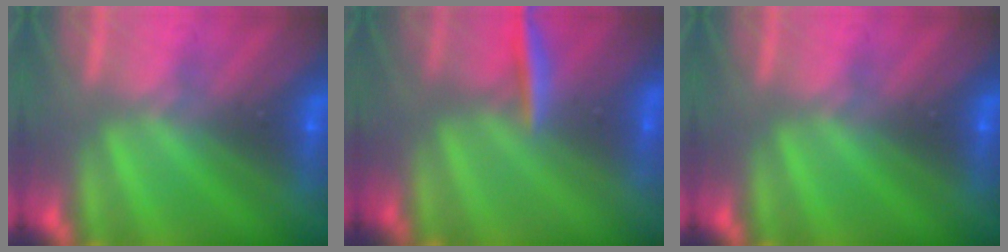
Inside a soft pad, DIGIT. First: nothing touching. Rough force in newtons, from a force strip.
{"total": 2.8}
{"total": 0.0}